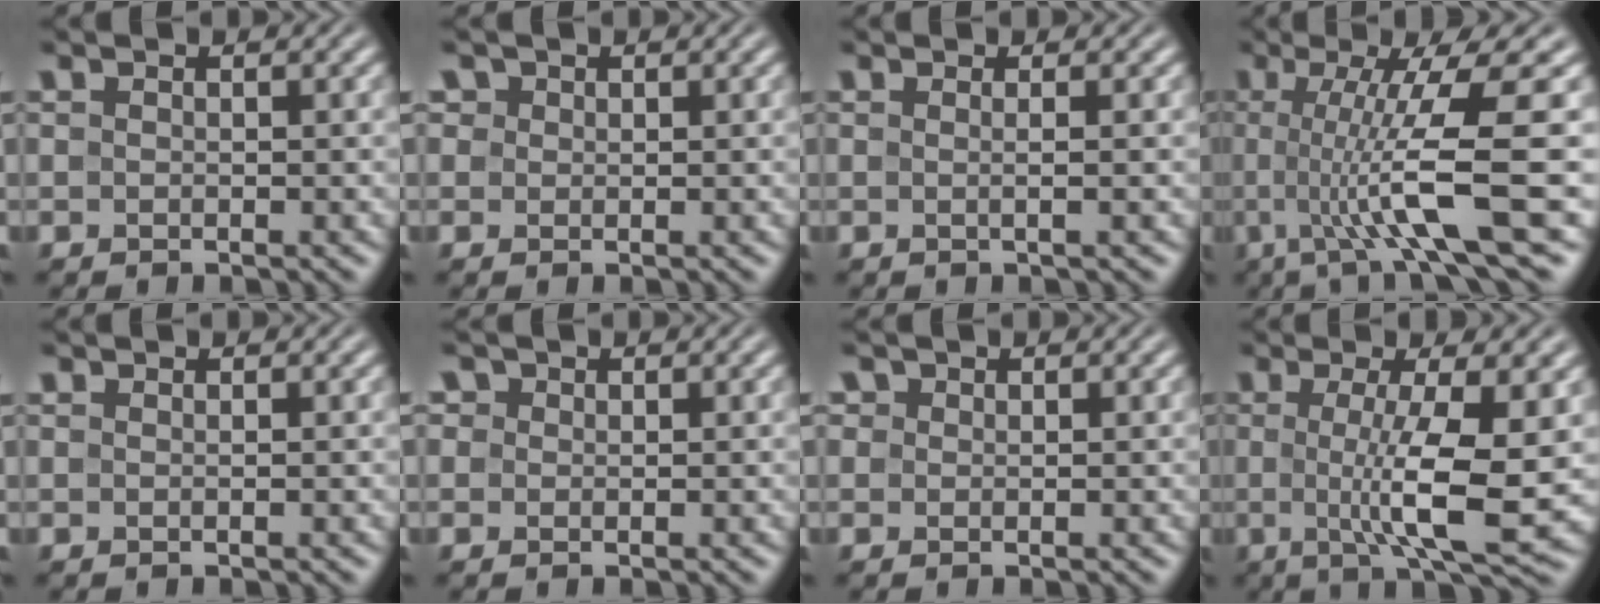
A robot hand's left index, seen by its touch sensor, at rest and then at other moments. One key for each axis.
{"total": 1.6, "fx": 0.9, "fy": 1.3, "fz": 0.4, "tx": -0.007, "ty": -0.003, "tz": 0.009}
{"total": 1.6, "fx": 0.1, "fy": 0.5, "fz": 1.5, "tx": -0.019, "ty": 0.002, "tz": -0.013}
{"total": 9.6, "fx": -0.9, "fy": 1.5, "fz": 9.4, "tx": -0.136, "ty": -0.005, "tz": -0.015}
{"total": 0.0}
{"total": 1.6, "fx": 0.8, "fy": 1.3, "fz": 0.5, "tx": -0.006, "ty": 0.005, "tz": -0.003}
{"total": 1.2, "fx": 0.7, "fy": 1.0, "fz": 0.3, "tx": -0.004, "ty": 0.000, "tz": 0.002}
{"total": 7.7, "fx": -0.3, "fy": 1.5, "fz": 7.5, "tx": -0.124, "ty": -0.011, "tz": -0.001}